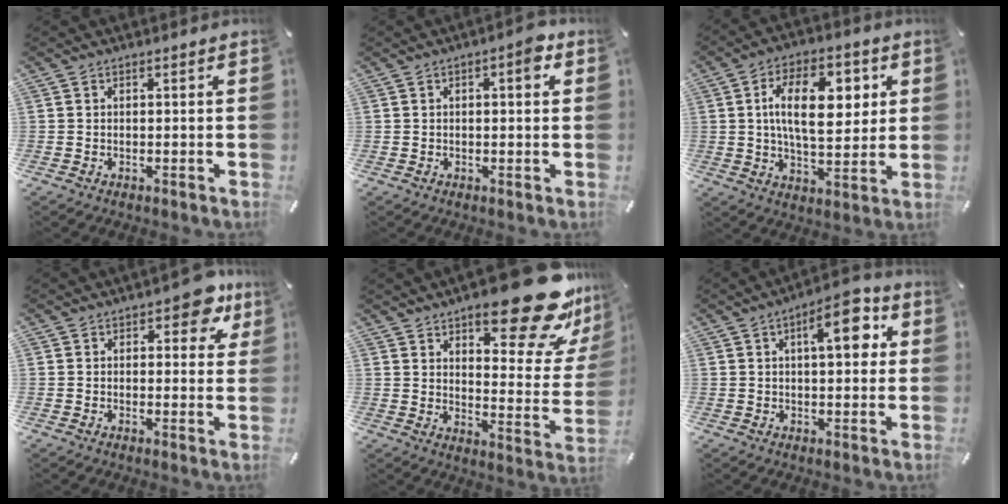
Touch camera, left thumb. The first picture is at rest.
{"total": 4.1, "force": [1.1, 1.6, 3.6], "torque": [-0.042, -0.001, 0.008]}
{"total": 15.6, "force": [3.6, 8.4, 12.7], "torque": [-0.205, 0.006, 0.057]}
{"total": 7.9, "force": [4.3, 4.1, 5.2], "torque": [-0.049, -0.019, 0.066]}
{"total": 23.9, "force": [16.0, 8.2, 15.7], "torque": [-0.205, -0.116, 0.261]}
{"total": 10.4, "force": [3.2, 4.3, 8.9], "torque": [-0.116, -0.008, 0.043]}